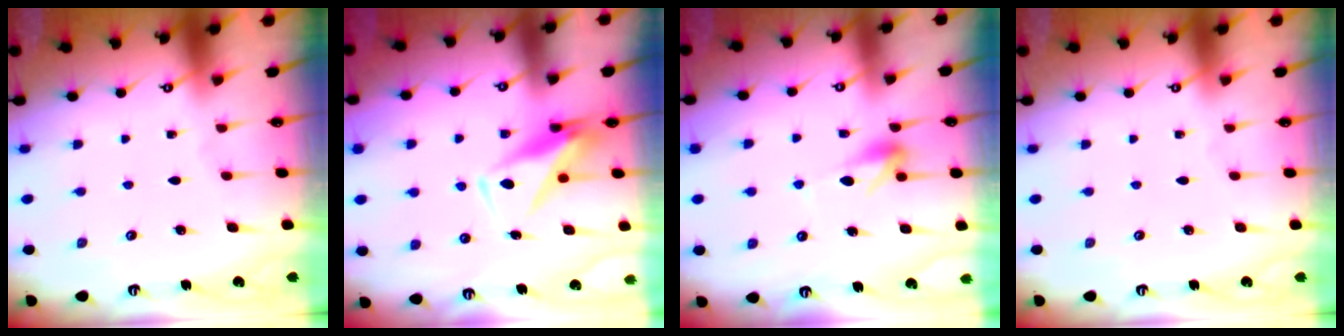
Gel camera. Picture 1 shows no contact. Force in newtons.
{"total": 7.5, "press": 7.4, "slide": 1.5}
{"total": 7.2, "press": 7.2, "slide": 0.6}
{"total": 0.0}